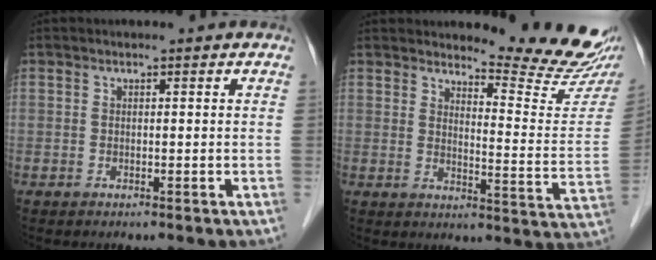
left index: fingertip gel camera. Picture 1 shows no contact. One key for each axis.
{"total": 13.3, "fx": 12.8, "fy": -0.4, "fz": 3.7, "tx": -0.047, "ty": -0.103, "tz": 0.148}